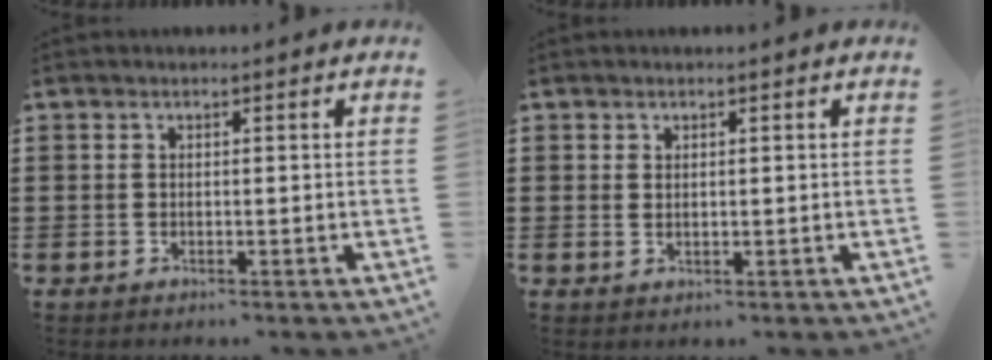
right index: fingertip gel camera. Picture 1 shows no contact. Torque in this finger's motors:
{"motor_torque": [0.06, 2.08, -0.10, -0.01]}